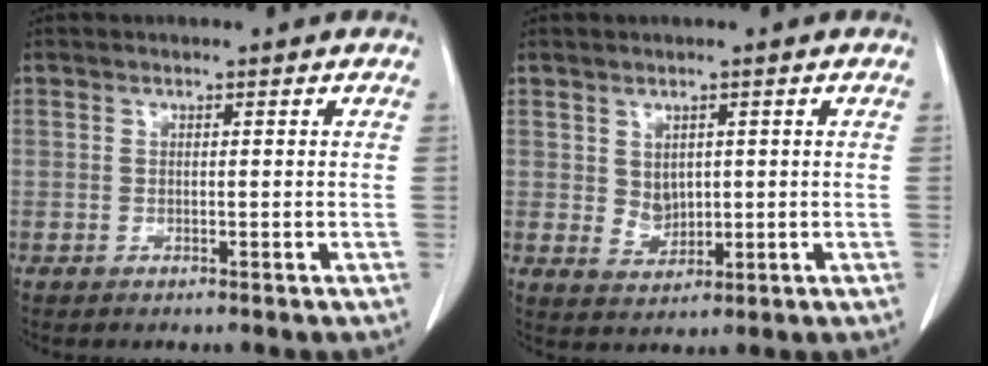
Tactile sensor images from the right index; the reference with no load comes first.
{"total": 3.1, "force": [0.7, 2.4, 1.8], "torque": [-0.035, -0.003, 0.025]}